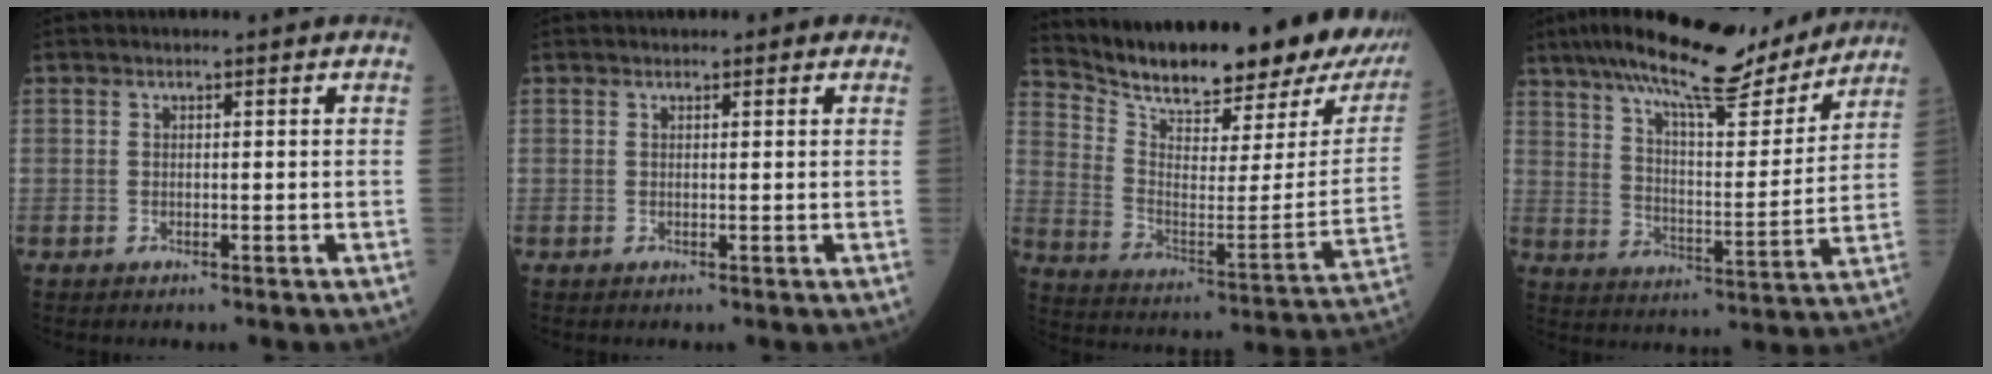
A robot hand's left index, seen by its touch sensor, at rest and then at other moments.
{"total": 1.0, "force": [0.6, 0.7, 0.5], "torque": [-0.007, 0.003, 0.003]}
{"total": 27.0, "force": [23.0, 6.5, 12.7], "torque": [-0.213, -0.050, 0.317]}
{"total": 18.8, "force": [16.0, 3.3, 9.4], "torque": [-0.158, 0.006, 0.246]}